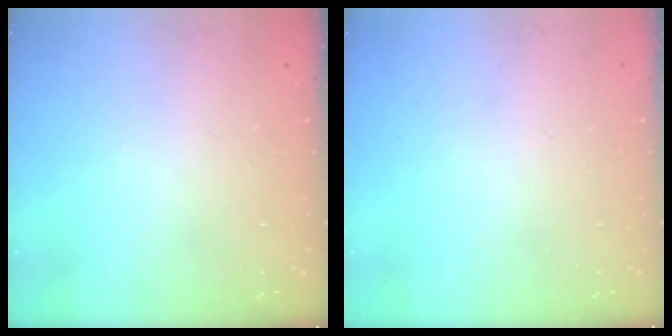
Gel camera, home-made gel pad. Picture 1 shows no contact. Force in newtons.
{"total": 0.0}